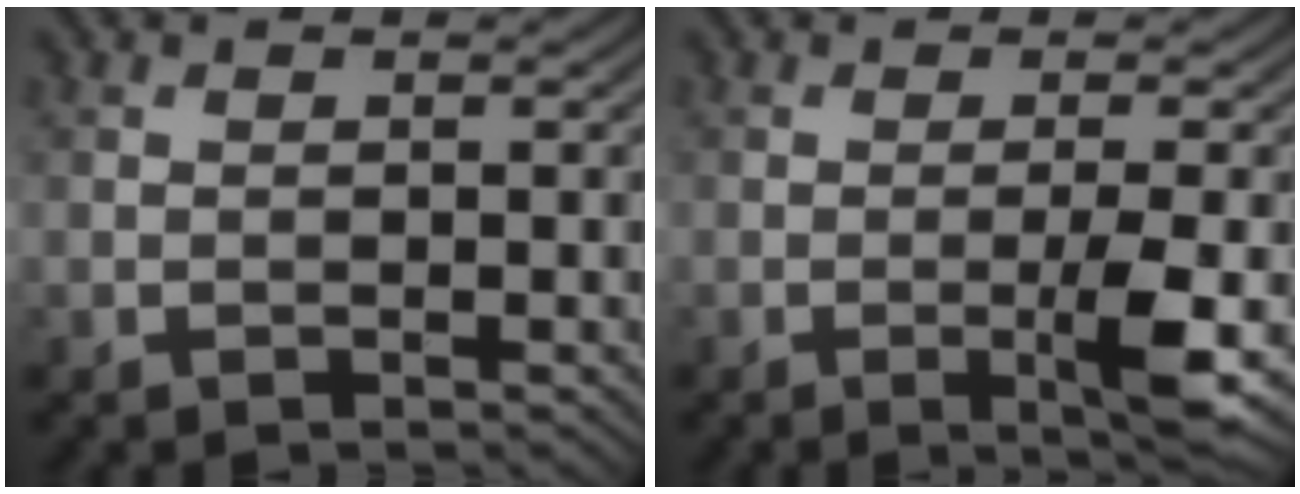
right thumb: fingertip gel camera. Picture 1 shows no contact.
{"total": 4.8, "force": [-1.2, 0.3, 4.6], "torque": [-0.081, 0.000, -0.021]}